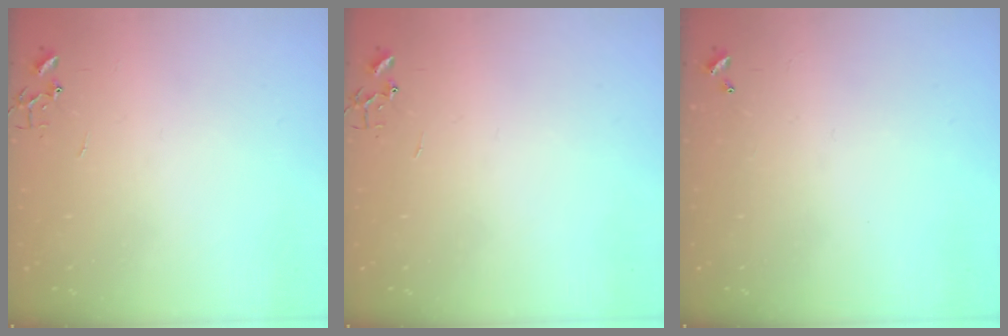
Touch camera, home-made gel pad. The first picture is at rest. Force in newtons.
{"total": 0.0}
{"total": 0.0}